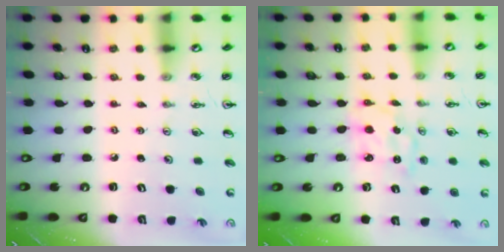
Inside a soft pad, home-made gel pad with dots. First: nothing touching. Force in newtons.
{"total": 2.3, "press": 2.3, "slide": 0.2}